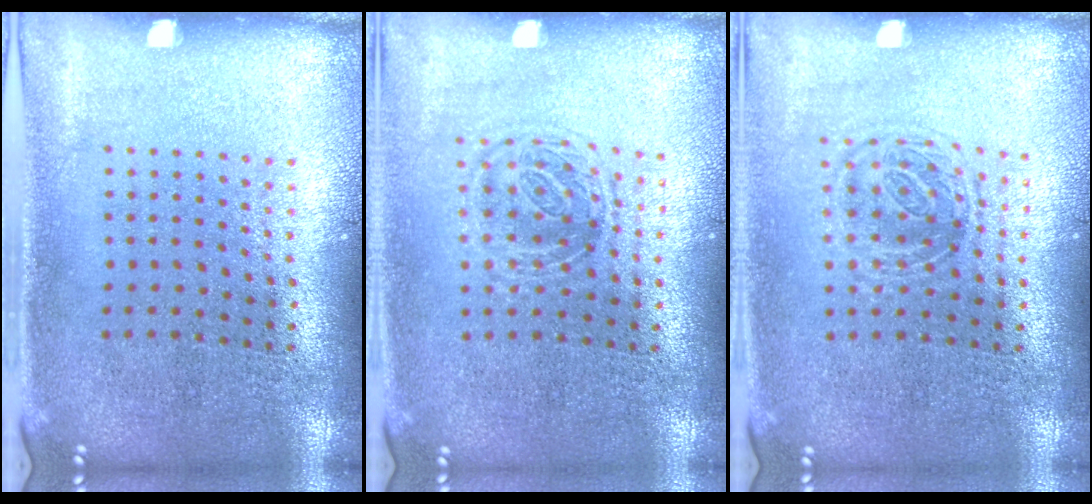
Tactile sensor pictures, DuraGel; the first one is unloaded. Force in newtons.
{"total": 1.3, "press": 1.0, "slide": 0.8}
{"total": 1.3, "press": 1.0, "slide": 0.8}